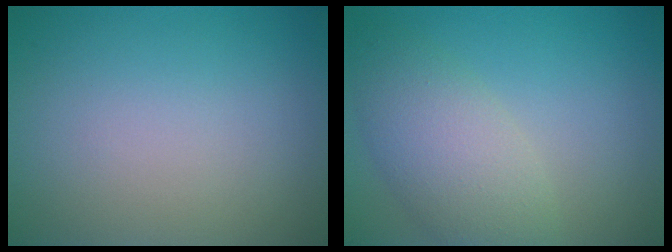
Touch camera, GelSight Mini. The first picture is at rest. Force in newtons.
{"total": 5.0, "press": 5.0, "slide": 0.3}